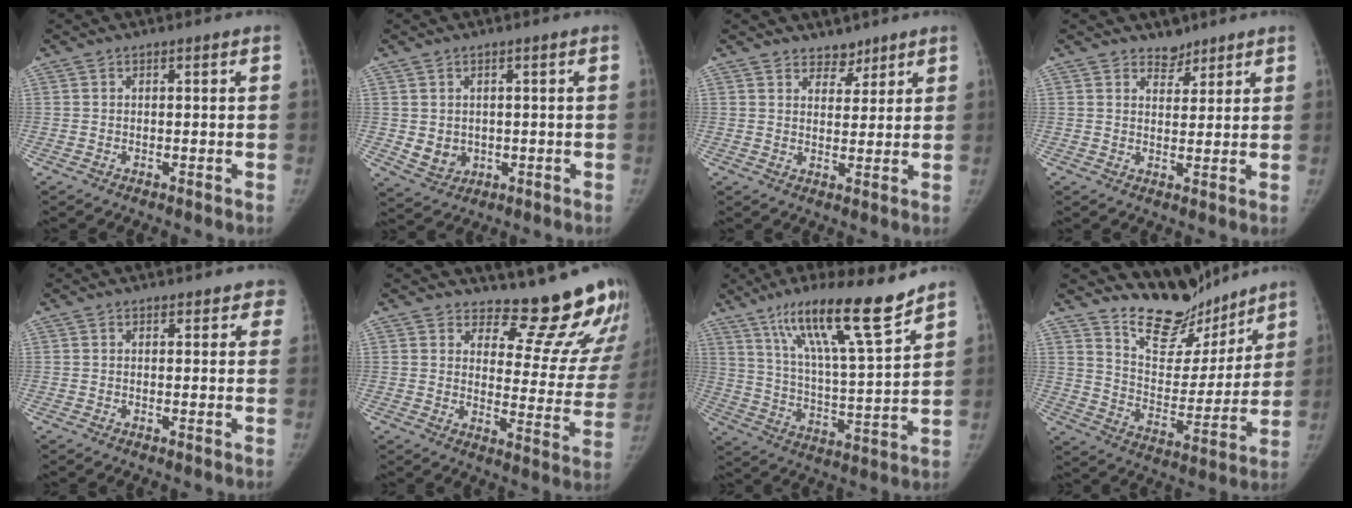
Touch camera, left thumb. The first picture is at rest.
{"total": 4.5, "force": [-0.2, 4.0, 2.0], "torque": [-0.017, -0.002, 0.012]}
{"total": 3.4, "force": [2.8, 1.9, 0.4], "torque": [0.022, -0.020, 0.043]}
{"total": 3.1, "force": [2.5, 1.7, 0.2], "torque": [0.022, -0.018, 0.037]}
{"total": 3.2, "force": [2.7, 1.7, 0.6], "torque": [0.033, -0.008, 0.015]}
{"total": 15.5, "force": [14.4, 4.0, 3.9], "torque": [0.001, -0.162, 0.167]}
{"total": 18.0, "force": [12.9, 1.7, 12.4], "torque": [-0.192, -0.070, 0.221]}
{"total": 15.5, "force": [13.9, 5.9, 3.5], "torque": [0.003, -0.111, 0.234]}